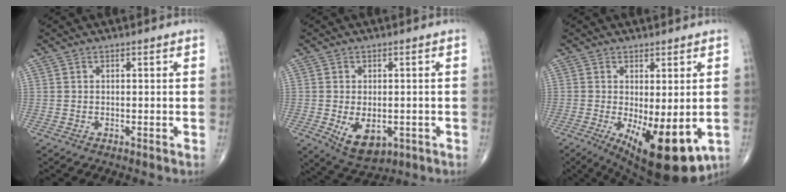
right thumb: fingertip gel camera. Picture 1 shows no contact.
{"total": 7.8, "force": [-2.1, 4.7, 5.9], "torque": [-0.080, -0.008, -0.018]}
{"total": 14.4, "force": [-4.2, 5.3, 12.7], "torque": [-0.176, -0.027, -0.044]}